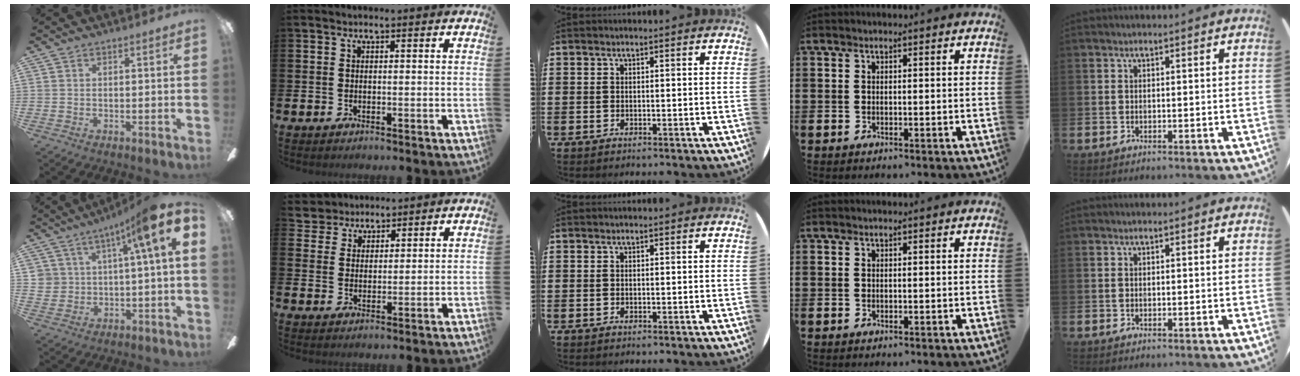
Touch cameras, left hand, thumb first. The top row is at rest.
{"thumb": {"total": 11.4, "force": [5.5, 3.4, 9.4], "torque": [-0.153, -0.026, 0.090]}, "index": {"total": 4.0, "force": [3.6, 1.5, -1.0], "torque": [-0.005, -0.014, 0.067]}}